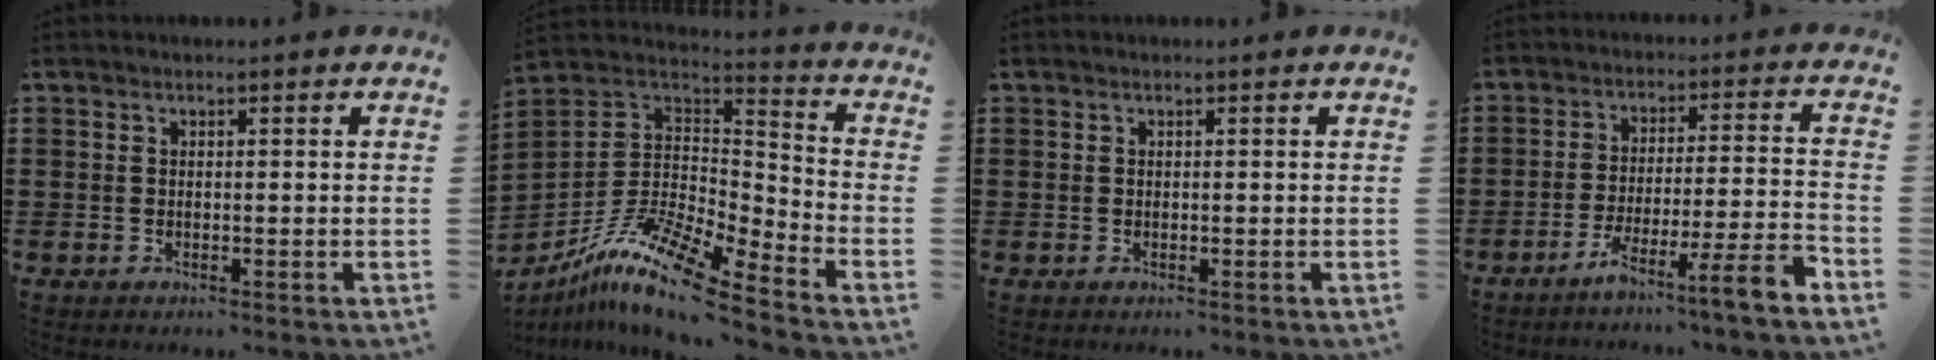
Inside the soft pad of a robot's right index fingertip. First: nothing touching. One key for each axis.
{"total": 12.8, "fx": -9.4, "fy": 1.7, "fz": 8.5, "tx": -0.180, "ty": 0.006, "tz": -0.186}
{"total": 0.0}
{"total": 7.8, "fx": -5.9, "fy": -0.5, "fz": 5.1, "tx": -0.083, "ty": -0.008, "tz": -0.113}